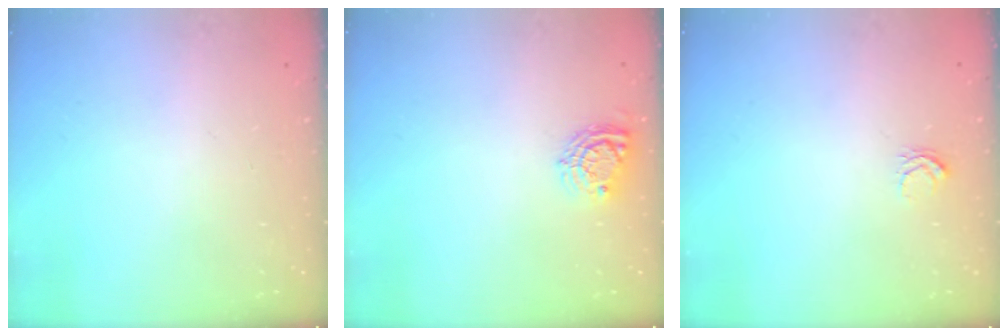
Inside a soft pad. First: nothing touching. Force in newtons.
{"total": 7.5, "press": 7.5, "slide": 0.2}
{"total": 3.8, "press": 3.8, "slide": 0.3}